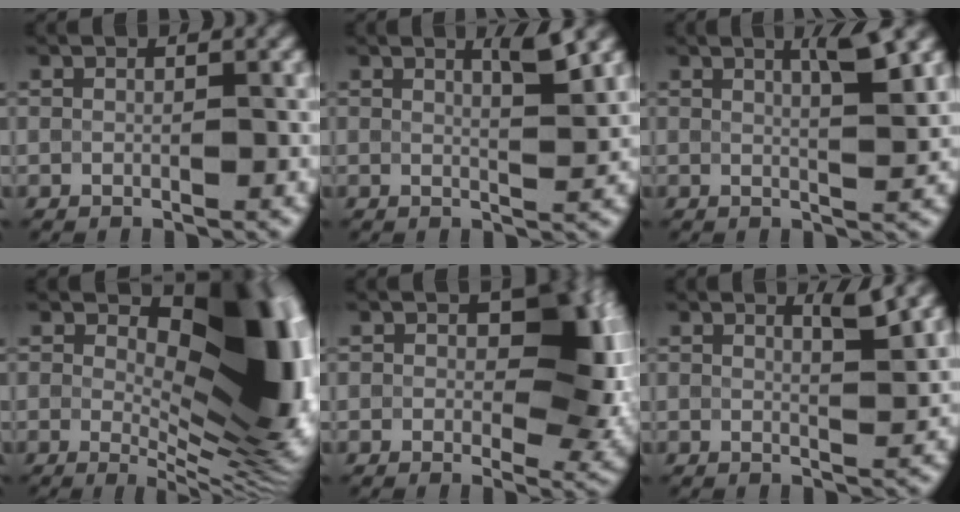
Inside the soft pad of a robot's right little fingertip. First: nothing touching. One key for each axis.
{"total": 2.1, "fx": 1.3, "fy": 0.1, "fz": 1.7, "tx": -0.021, "ty": -0.001, "tz": 0.018}
{"total": 2.8, "fx": 1.5, "fy": 0.2, "fz": 2.4, "tx": -0.030, "ty": 0.001, "tz": 0.022}
{"total": 13.3, "fx": 2.0, "fy": 6.5, "fz": 11.4, "tx": -0.132, "ty": -0.001, "tz": 0.035}
{"total": 8.0, "fx": 0.8, "fy": 4.9, "fz": 6.3, "tx": -0.065, "ty": 0.000, "tz": 0.006}
{"total": 1.7, "fx": 1.2, "fy": 0.0, "fz": 1.2, "tx": -0.017, "ty": -0.001, "tz": 0.015}